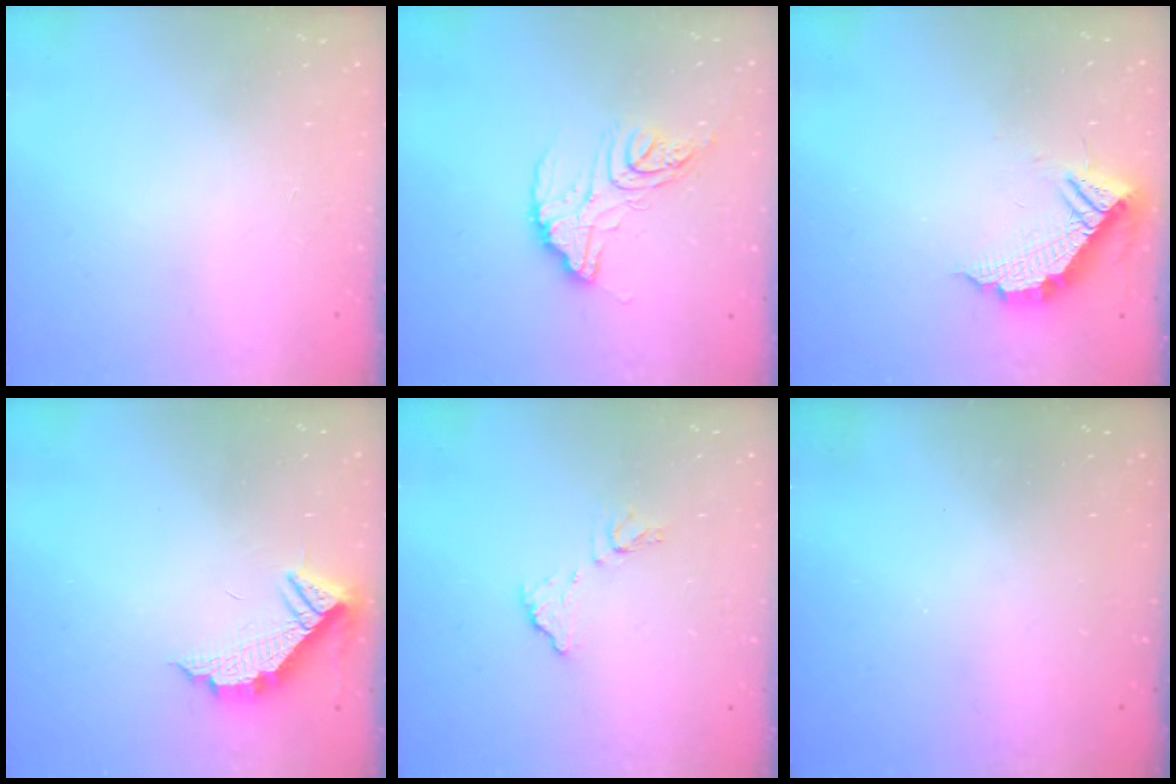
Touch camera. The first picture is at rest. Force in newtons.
{"total": 14.0, "press": 14.0, "slide": 1.1}
{"total": 12.0, "press": 12.0, "slide": 0.8}
{"total": 9.6, "press": 9.6, "slide": 0.4}
{"total": 8.5, "press": 8.5, "slide": 0.3}
{"total": 3.2, "press": 3.2, "slide": 0.1}